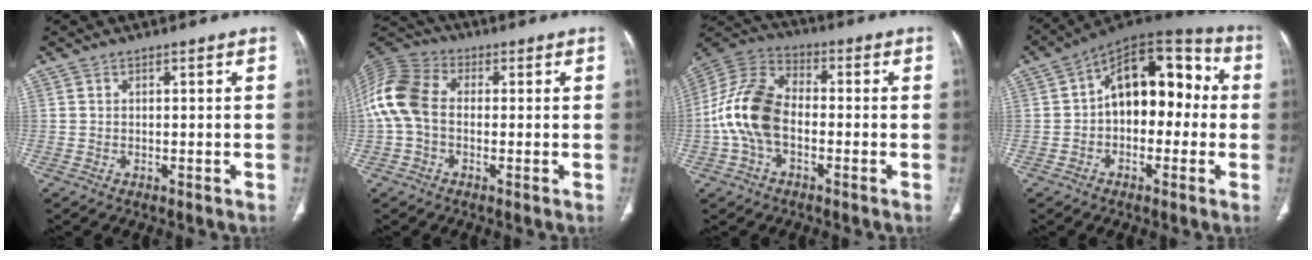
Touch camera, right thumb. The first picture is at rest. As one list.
[{"total": 11.3, "force": [-0.3, 7.9, 8.2], "torque": [-0.179, 0.029, -0.016]}, {"total": 13.7, "force": [-2.4, 8.6, 10.5], "torque": [-0.214, 0.035, -0.054]}, {"total": 16.0, "force": [0.4, 9.8, 12.5], "torque": [-0.139, 0.052, -0.009]}]